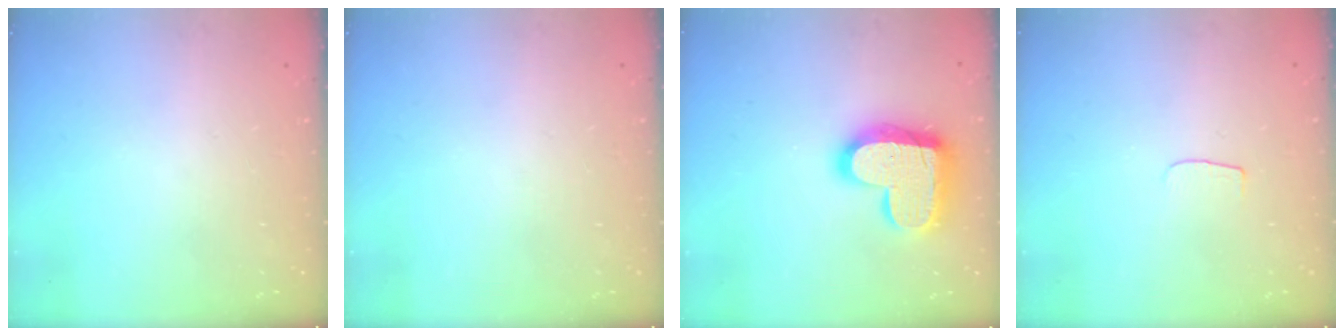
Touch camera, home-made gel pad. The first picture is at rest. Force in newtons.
{"total": 0.0}
{"total": 17.9, "press": 17.9, "slide": 1.4}
{"total": 3.0, "press": 3.0, "slide": 0.3}